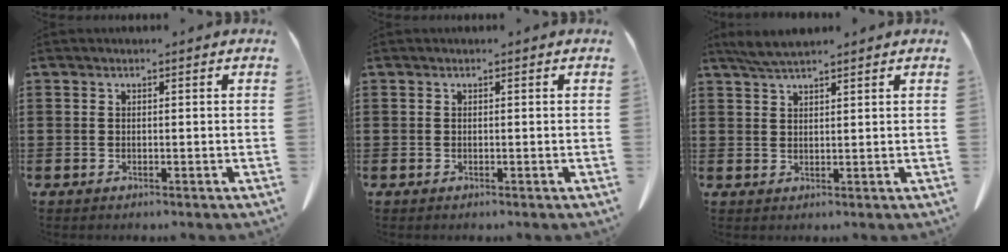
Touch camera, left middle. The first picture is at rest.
{"total": 0.0}
{"total": 3.1, "force": [2.7, 0.3, 1.6], "torque": [-0.038, -0.005, 0.051]}